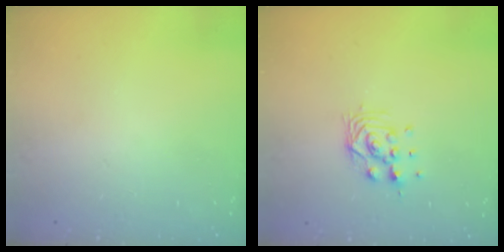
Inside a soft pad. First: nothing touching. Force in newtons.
{"total": 7.9, "press": 7.8, "slide": 0.6}